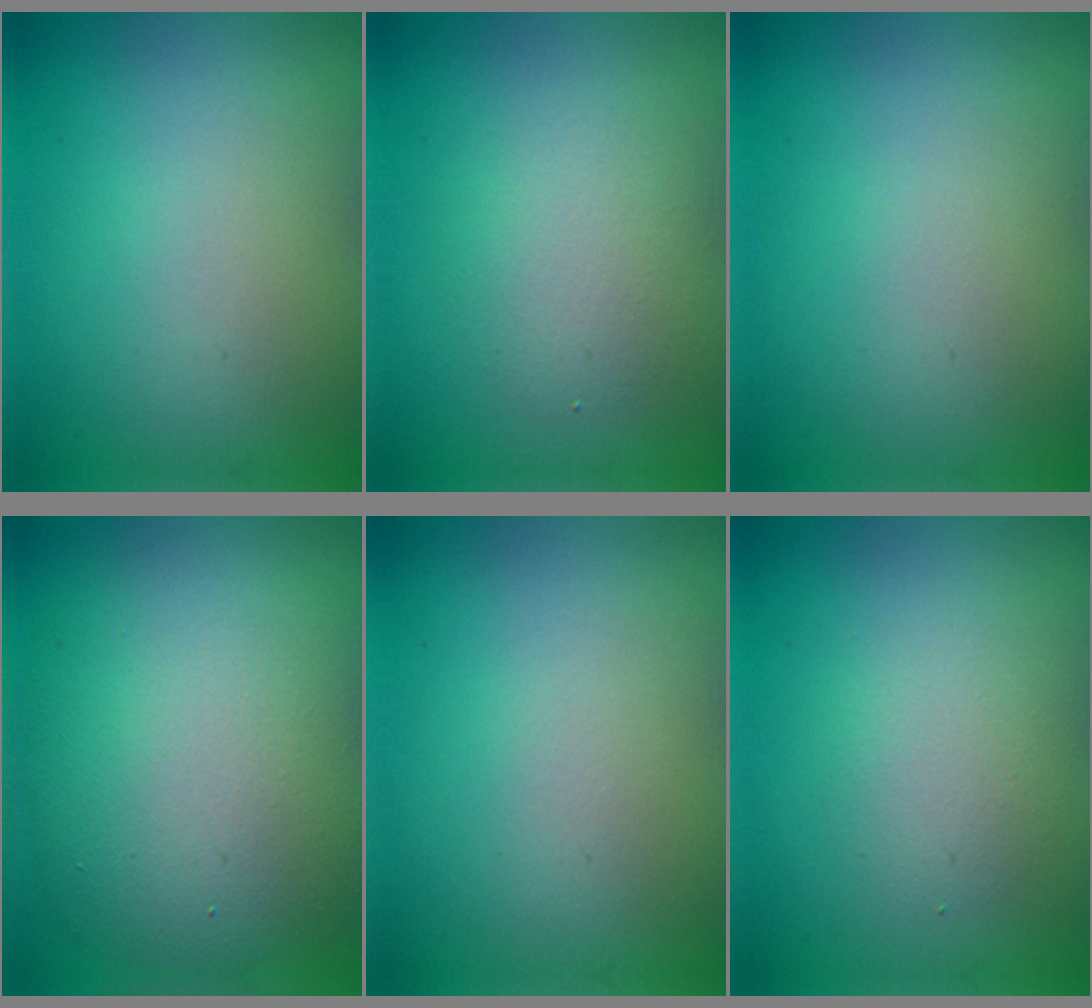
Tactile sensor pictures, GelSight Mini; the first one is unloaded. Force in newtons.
{"total": 2.9, "press": 2.9, "slide": 0.3}
{"total": 0.0}
{"total": 11.4, "press": 11.4, "slide": 0.8}
{"total": 0.0}
{"total": 2.1, "press": 2.1, "slide": 0.1}